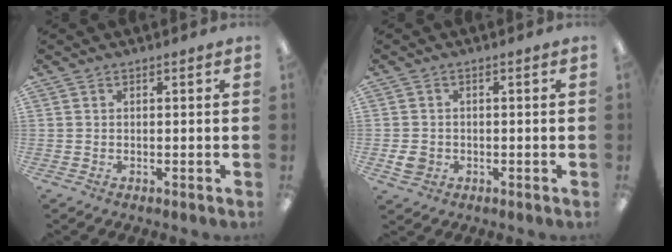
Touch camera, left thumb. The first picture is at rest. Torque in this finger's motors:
{"motor_torque": [-0.58, 0.05, -0.23, 0.18, 0.03]}